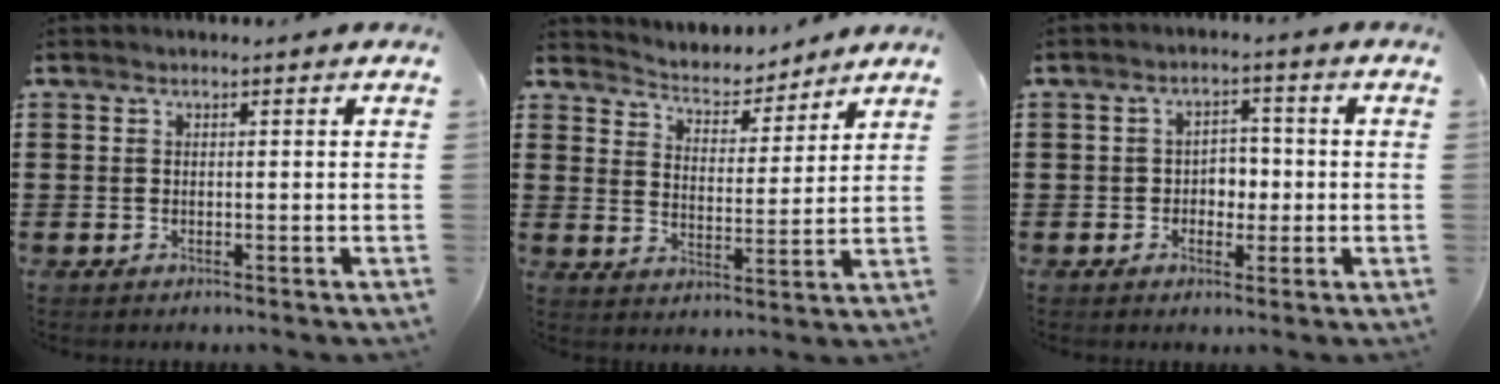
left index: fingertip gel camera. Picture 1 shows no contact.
{"total": 3.8, "force": [3.7, 0.7, 0.1], "torque": [-0.027, -0.031, 0.057]}
{"total": 3.2, "force": [-0.9, 2.5, 1.8], "torque": [-0.043, 0.007, -0.023]}